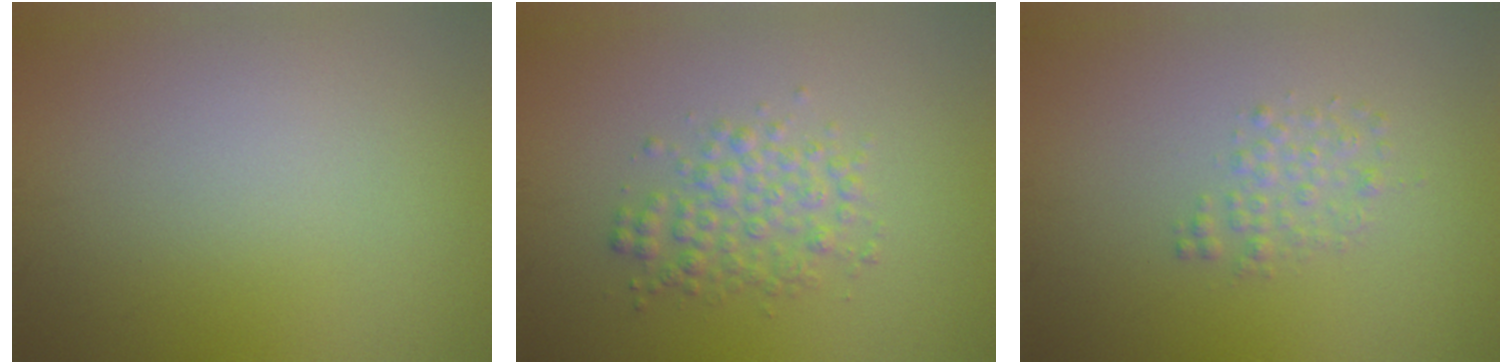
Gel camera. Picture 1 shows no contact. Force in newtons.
{"total": 2.7, "press": 2.7, "slide": 0.0}
{"total": 1.6, "press": 1.6, "slide": 0.0}